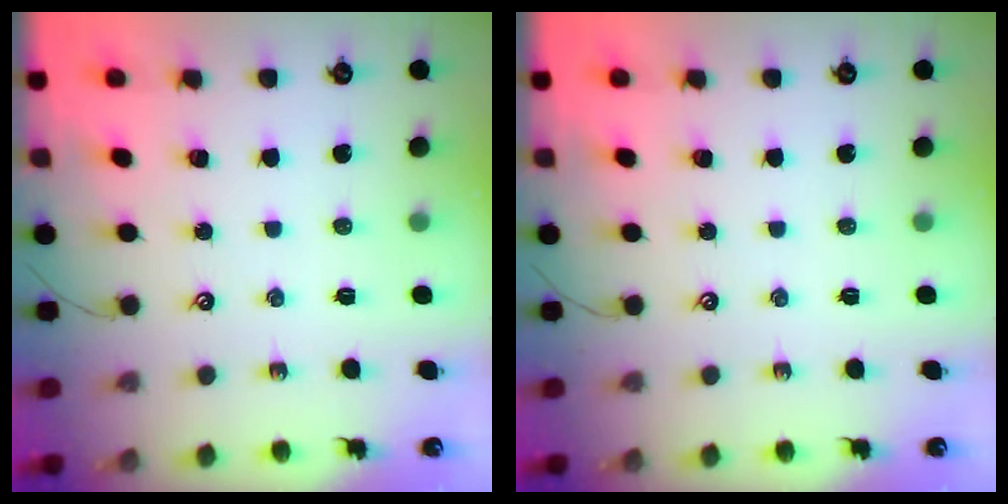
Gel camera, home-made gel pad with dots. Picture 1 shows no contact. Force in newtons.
{"total": 0.0}